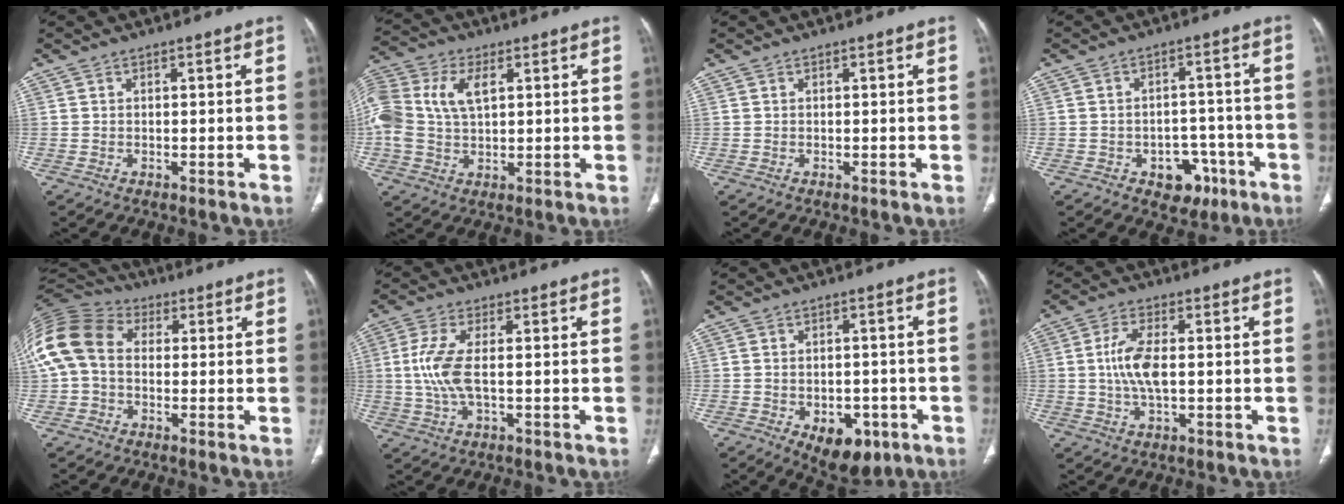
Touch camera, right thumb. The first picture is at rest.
{"total": 14.3, "force": [3.4, 9.0, 10.6], "torque": [-0.261, 0.014, 0.061]}
{"total": 0.0}
{"total": 7.6, "force": [-3.8, 5.4, 3.8], "torque": [-0.016, 0.032, -0.046]}
{"total": 16.3, "force": [1.5, 12.5, 10.4], "torque": [-0.238, 0.046, 0.021]}
{"total": 7.2, "force": [0.0, 2.6, 6.7], "torque": [-0.175, 0.002, -0.001]}
{"total": 9.6, "force": [-4.2, 5.8, 6.4], "torque": [-0.066, 0.013, -0.045]}
{"total": 7.0, "force": [0.1, 2.8, 6.4], "torque": [-0.142, 0.003, -0.001]}